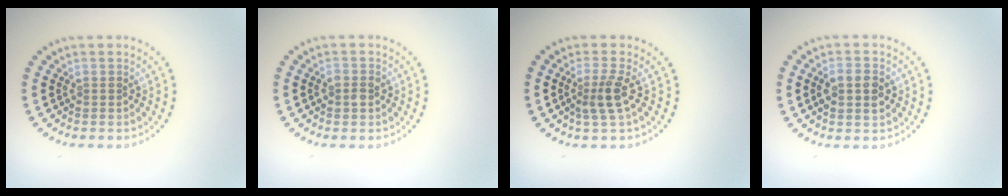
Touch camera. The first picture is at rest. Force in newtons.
{"total": 1.3, "press": 1.2, "slide": 0.3}
{"total": 2.4, "press": 1.9, "slide": 1.5}
{"total": 2.6, "press": 2.6, "slide": 0.3}